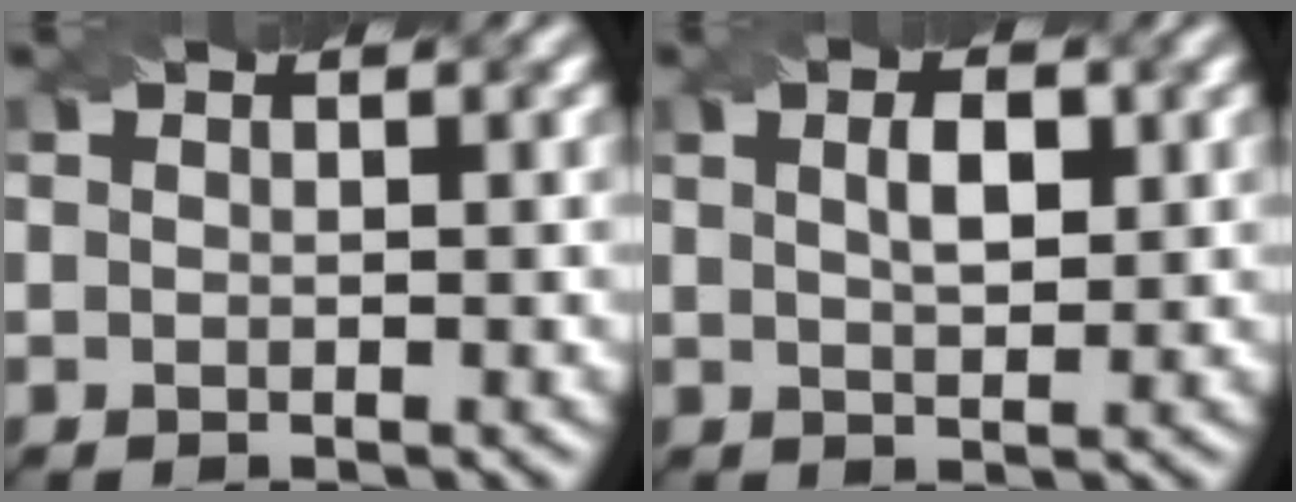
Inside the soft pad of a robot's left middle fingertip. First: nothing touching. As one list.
[{"total": 2.5, "force": [0.8, 0.9, 2.2], "torque": [-0.039, 0.003, 0.016]}]